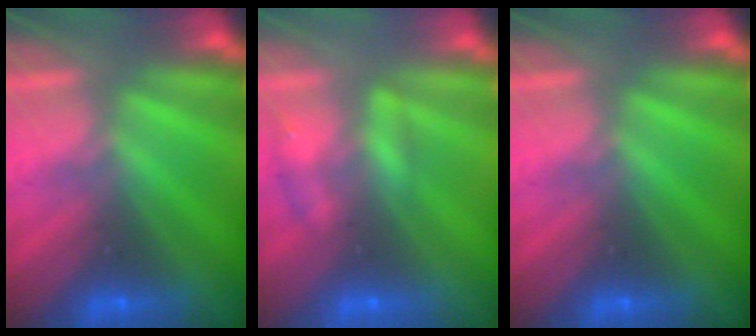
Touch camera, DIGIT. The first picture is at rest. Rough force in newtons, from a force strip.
{"total": 2.3}
{"total": 0.0}